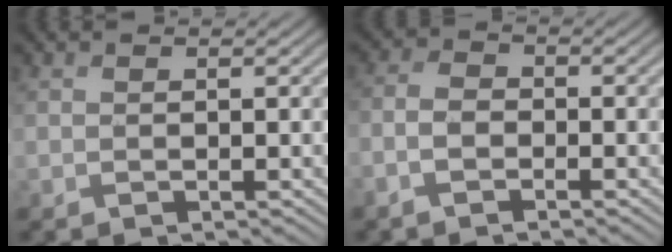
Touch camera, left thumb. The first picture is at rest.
{"total": 2.2, "force": [-1.8, 0.8, 0.9], "torque": [-0.007, 0.006, -0.048]}